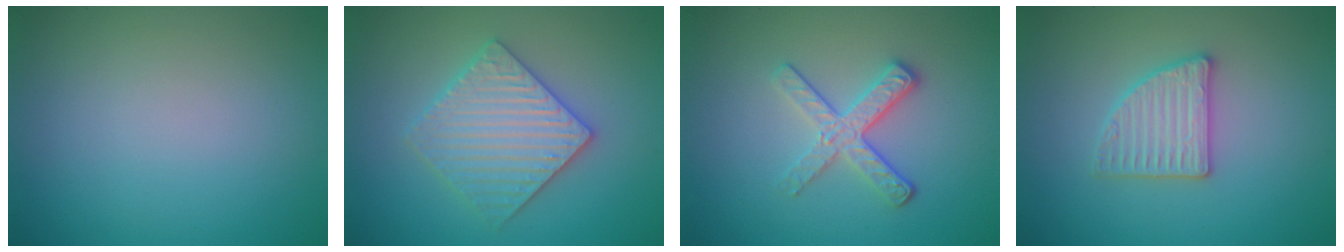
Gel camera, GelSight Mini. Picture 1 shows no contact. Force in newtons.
{"total": 5.2, "press": 5.1, "slide": 1.0}
{"total": 3.3, "press": 2.6, "slide": 2.0}
{"total": 2.8, "press": 2.8, "slide": 0.4}